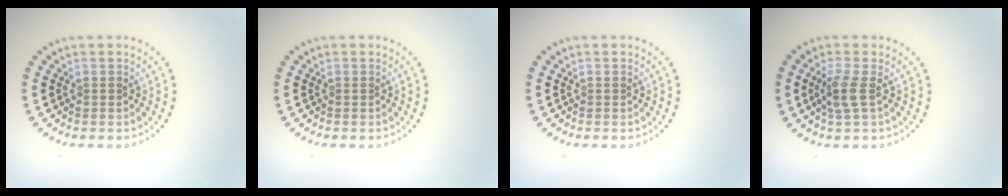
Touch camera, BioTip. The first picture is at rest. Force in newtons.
{"total": 0.0}
{"total": 0.0}
{"total": 2.1, "press": 1.8, "slide": 1.1}